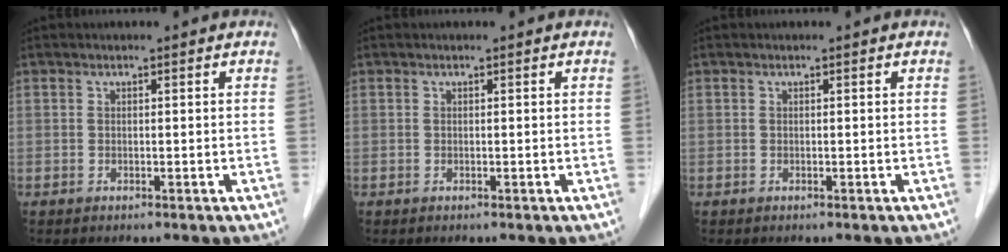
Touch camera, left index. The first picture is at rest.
{"total": 0.0}
{"total": 0.0}